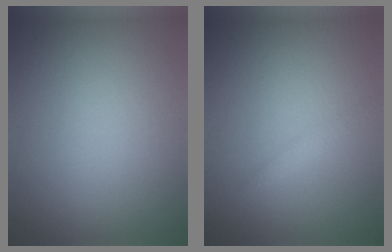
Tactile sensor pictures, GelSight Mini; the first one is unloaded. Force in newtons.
{"total": 1.0, "press": 1.0, "slide": 0.0}